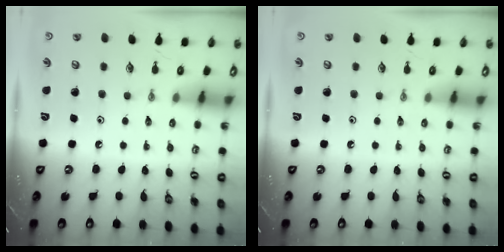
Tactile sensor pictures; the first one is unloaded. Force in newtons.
{"total": 0.0}